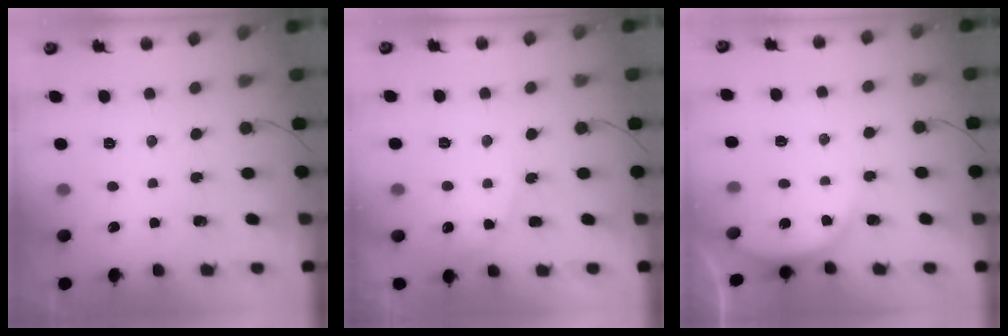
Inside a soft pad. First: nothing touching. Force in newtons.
{"total": 6.4, "press": 6.4, "slide": 0.6}
{"total": 3.9, "press": 3.9, "slide": 0.6}